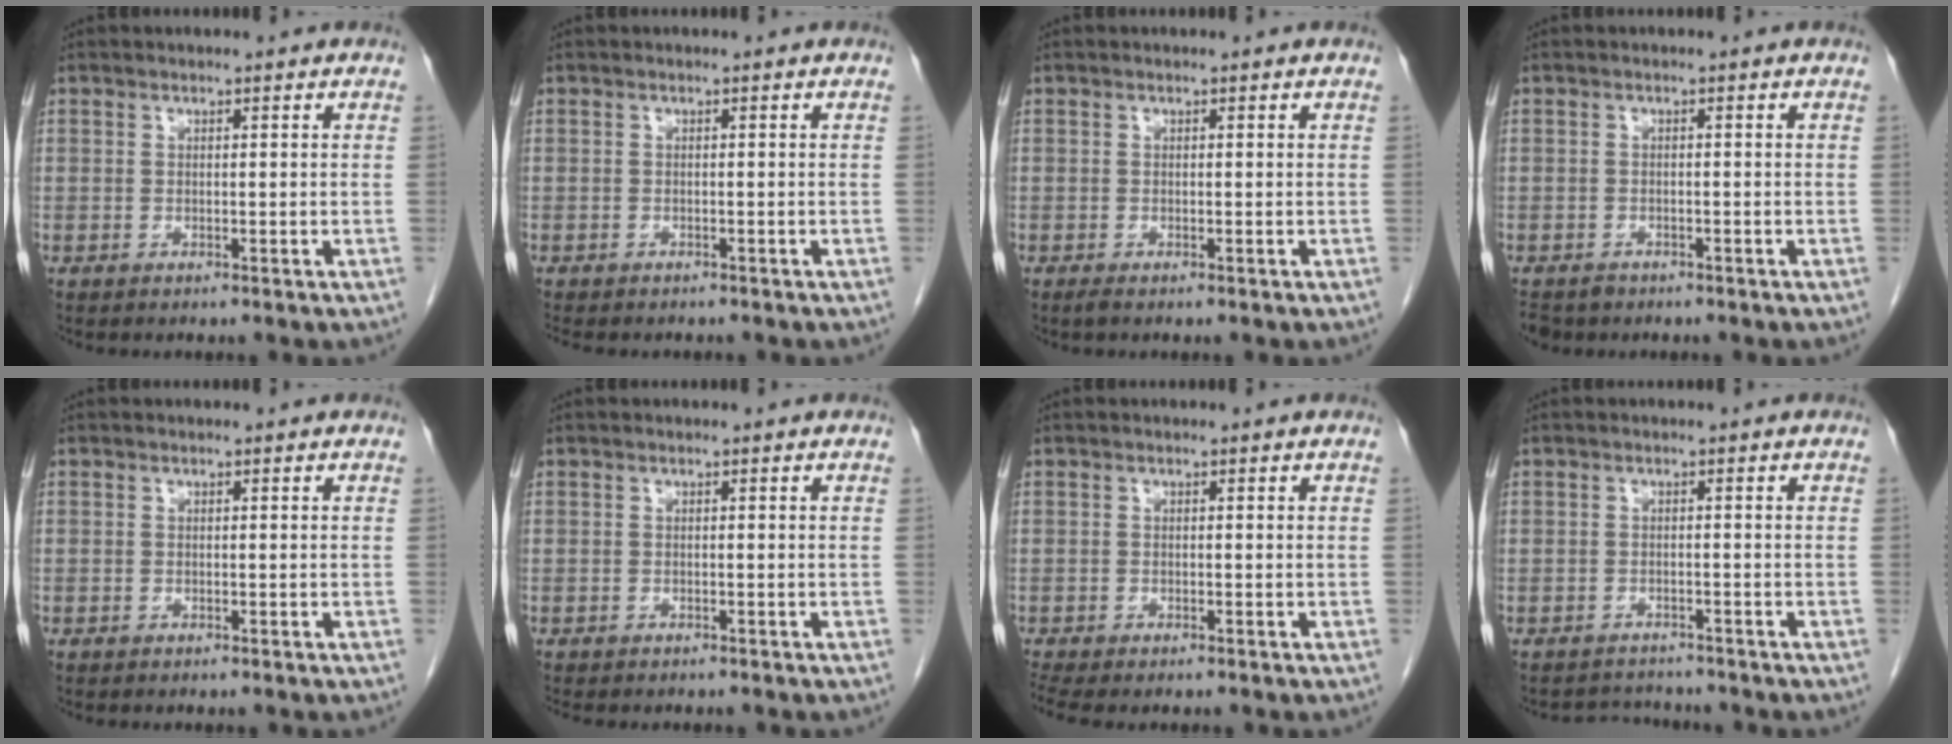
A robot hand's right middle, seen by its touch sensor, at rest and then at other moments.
{"total": 4.8, "force": [-4.2, 1.5, 1.8], "torque": [-0.024, -0.006, -0.055]}
{"total": 0.6, "force": [-0.4, 0.1, 0.4], "torque": [-0.009, -0.002, -0.006]}
{"total": 3.7, "force": [-2.8, 2.3, 0.6], "torque": [-0.008, -0.001, -0.046]}
{"total": 0.0}
{"total": 3.6, "force": [-3.2, 1.1, 1.4], "torque": [-0.019, -0.008, -0.040]}
{"total": 3.1, "force": [-2.6, 0.8, 1.6], "torque": [-0.031, -0.010, -0.043]}
{"total": 2.9, "force": [-2.7, 0.7, -0.8], "torque": [0.009, -0.006, -0.043]}